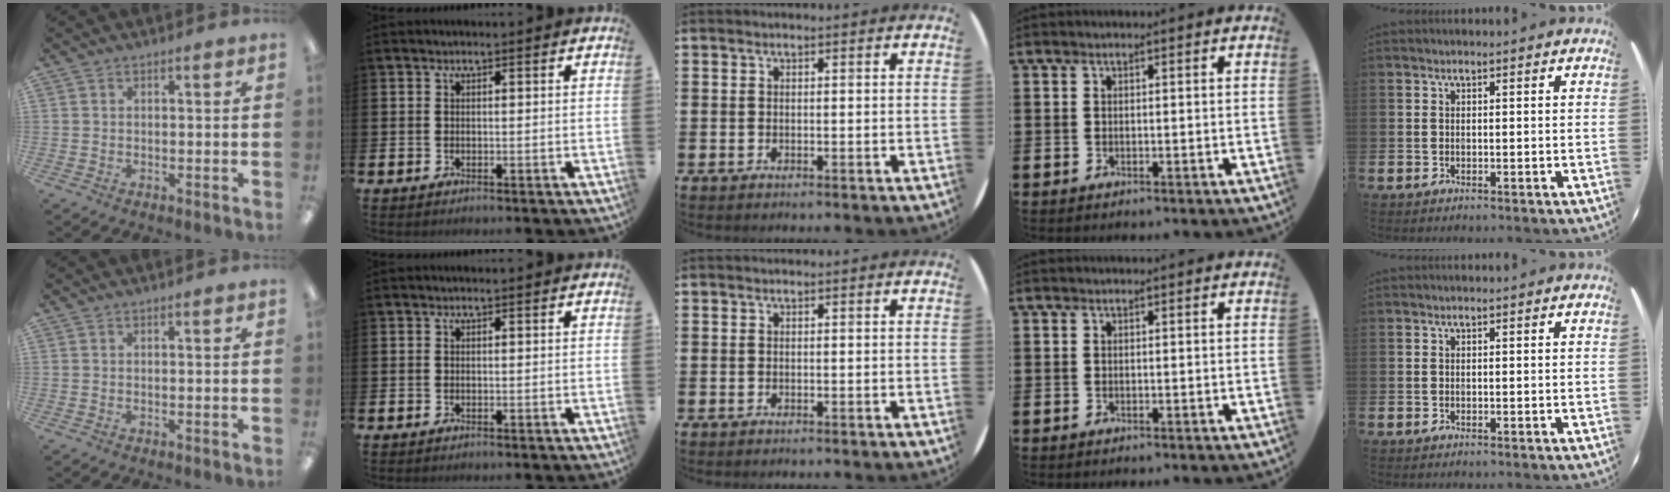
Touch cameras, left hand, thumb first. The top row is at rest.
{}